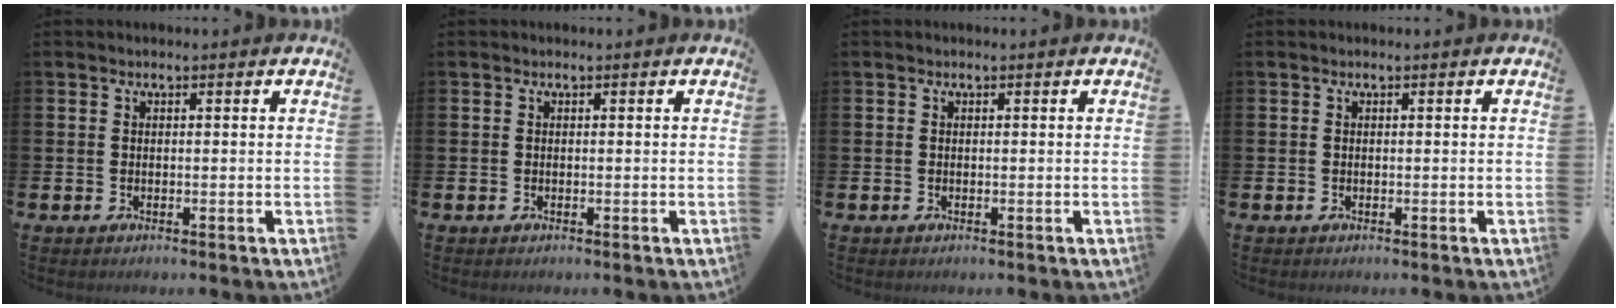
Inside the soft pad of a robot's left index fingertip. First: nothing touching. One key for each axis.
{"total": 0.0}
{"total": 0.0}
{"total": 0.0}